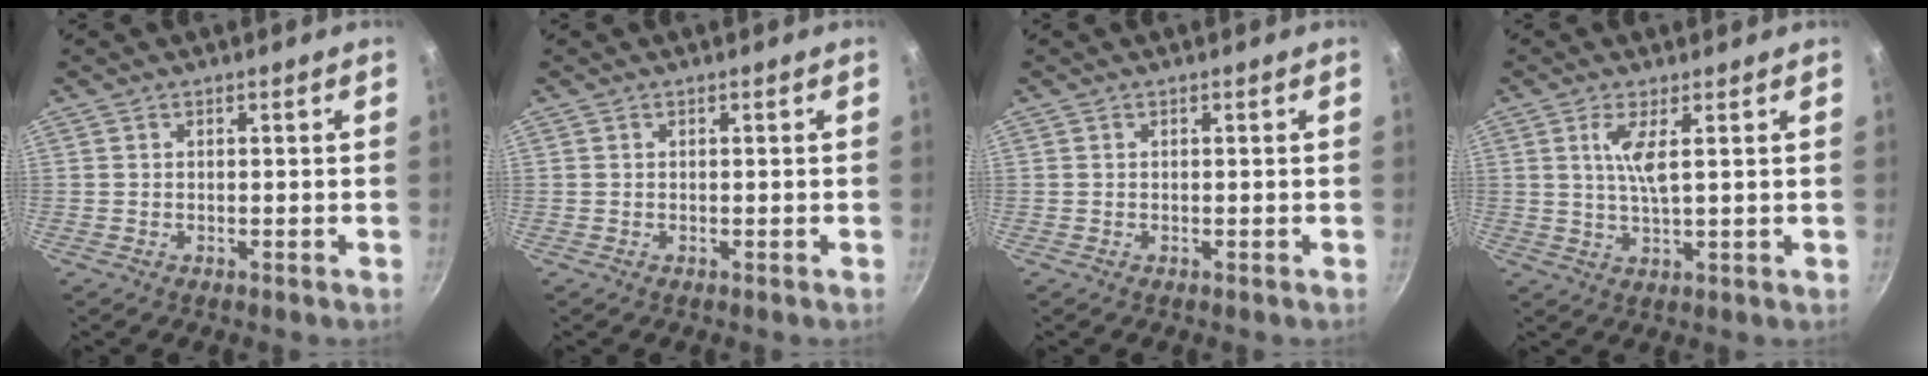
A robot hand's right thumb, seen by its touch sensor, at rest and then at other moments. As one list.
[{"total": 0.0}, {"total": 0.0}, {"total": 4.9, "force": [1.5, 0.8, 4.6], "torque": [-0.096, -0.011, 0.032]}]